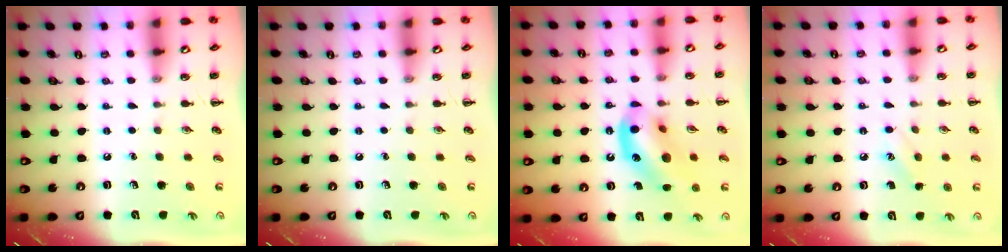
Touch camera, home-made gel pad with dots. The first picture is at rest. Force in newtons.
{"total": 0.0}
{"total": 13.7, "press": 13.2, "slide": 3.8}
{"total": 8.0, "press": 7.8, "slide": 2.0}